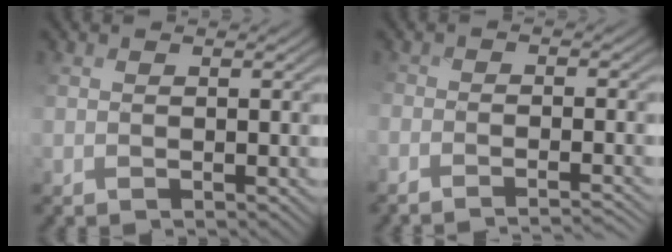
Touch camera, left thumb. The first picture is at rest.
{"total": 5.5, "force": [-4.5, 1.3, 2.8], "torque": [-0.039, -0.007, -0.051]}